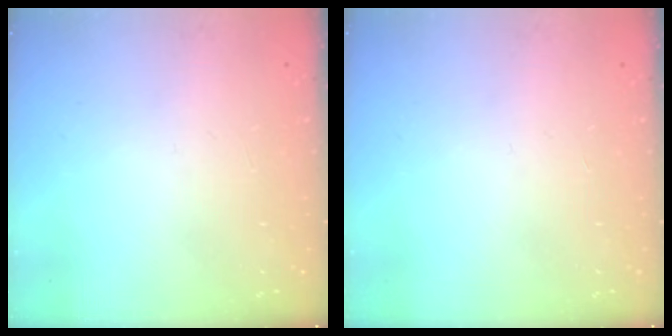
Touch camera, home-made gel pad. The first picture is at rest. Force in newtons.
{"total": 0.0}